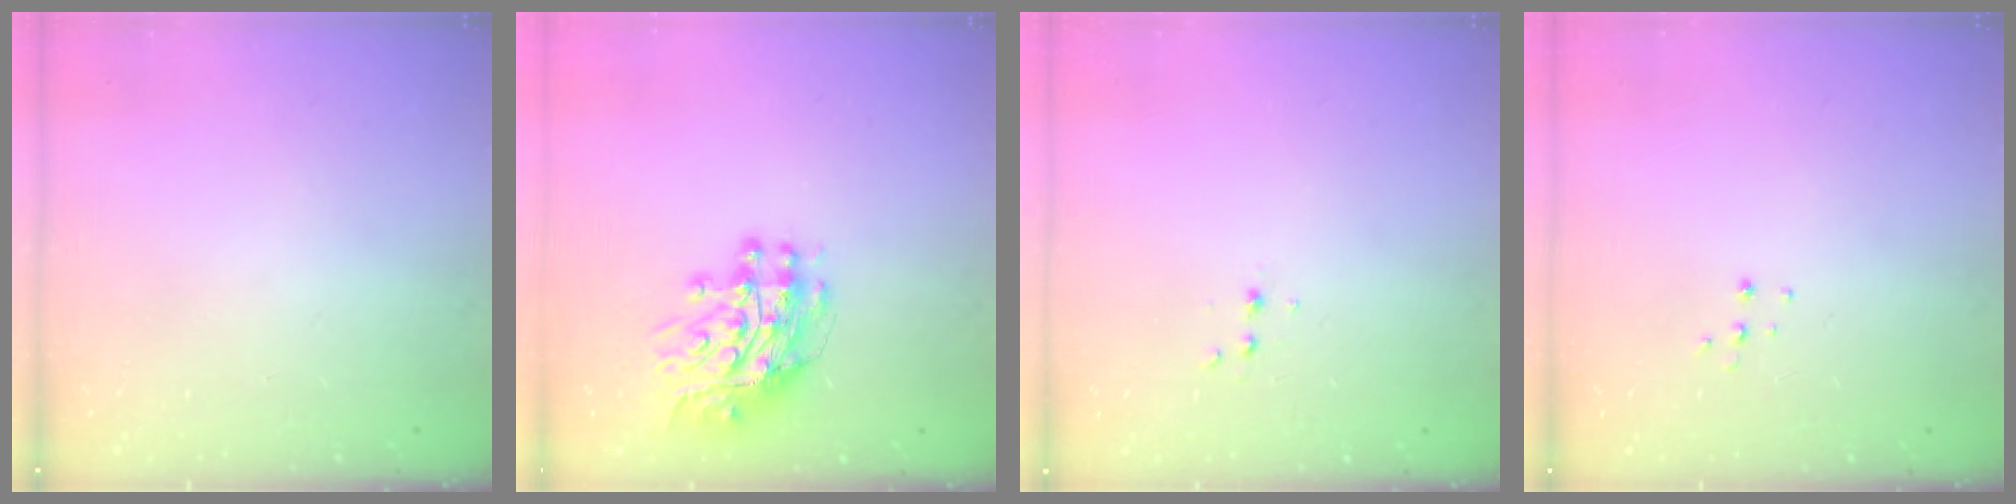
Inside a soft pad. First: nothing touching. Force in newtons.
{"total": 11.7, "press": 11.6, "slide": 1.2}
{"total": 3.1, "press": 3.0, "slide": 0.9}
{"total": 3.8, "press": 3.8, "slide": 0.3}